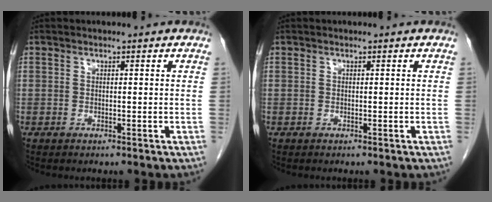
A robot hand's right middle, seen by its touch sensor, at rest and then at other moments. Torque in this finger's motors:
{"motor_torque": [0.00, 0.00, 0.00, 0.00]}